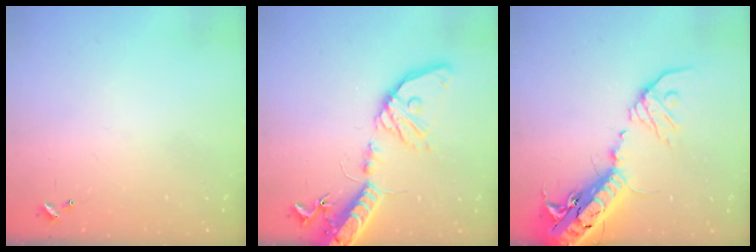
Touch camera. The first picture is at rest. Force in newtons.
{"total": 19.5, "press": 19.2, "slide": 3.6}
{"total": 23.9, "press": 23.3, "slide": 5.5}